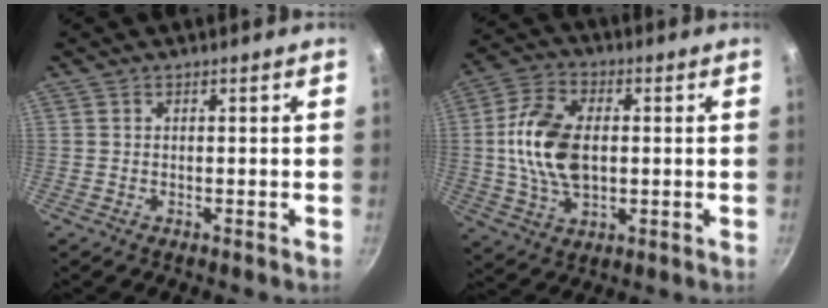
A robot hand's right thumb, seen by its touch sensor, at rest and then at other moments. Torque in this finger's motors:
{"motor_torque": [0.16, 0.37, 0.39, 0.06, 0.30]}